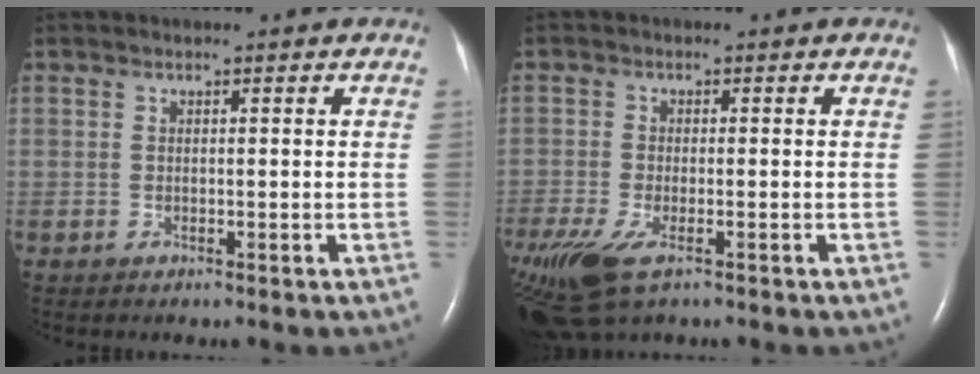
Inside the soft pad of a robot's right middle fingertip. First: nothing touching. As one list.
[{"total": 11.7, "force": [-7.2, 4.6, 7.9], "torque": [-0.187, -0.032, -0.120]}]